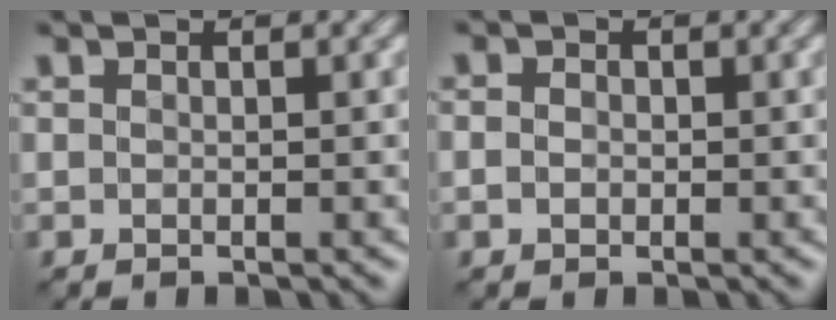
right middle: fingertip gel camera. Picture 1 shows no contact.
{"total": 1.0, "force": [-0.3, 0.8, 0.5], "torque": [-0.009, -0.001, -0.008]}